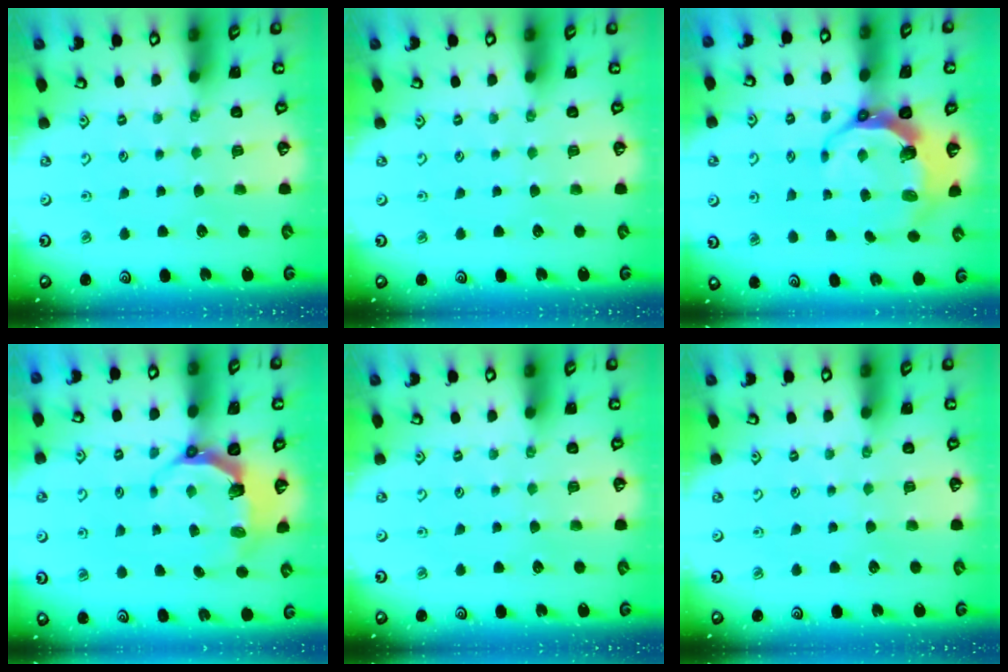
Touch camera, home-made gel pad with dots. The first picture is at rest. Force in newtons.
{"total": 0.0}
{"total": 8.1, "press": 6.8, "slide": 4.5}
{"total": 6.3, "press": 4.8, "slide": 4.1}
{"total": 0.0}
{"total": 0.0}